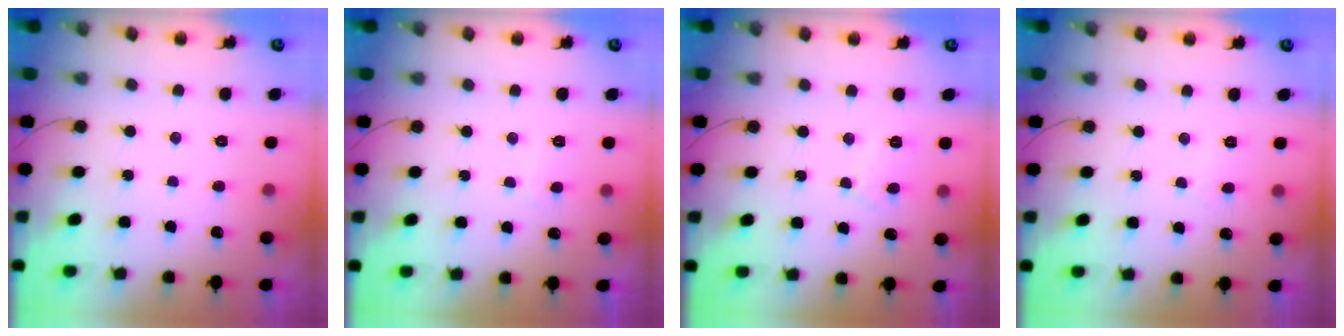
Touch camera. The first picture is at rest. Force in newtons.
{"total": 0.8, "press": 0.7, "slide": 0.5}
{"total": 5.3, "press": 5.3, "slide": 0.4}
{"total": 2.7, "press": 2.7, "slide": 0.4}